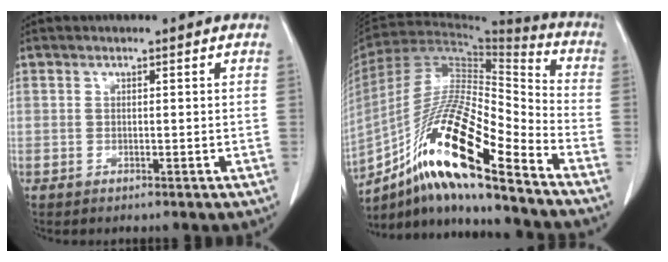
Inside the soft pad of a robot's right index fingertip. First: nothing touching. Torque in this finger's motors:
{"motor_torque": [1.10, -1.04, 0.44, 0.16]}